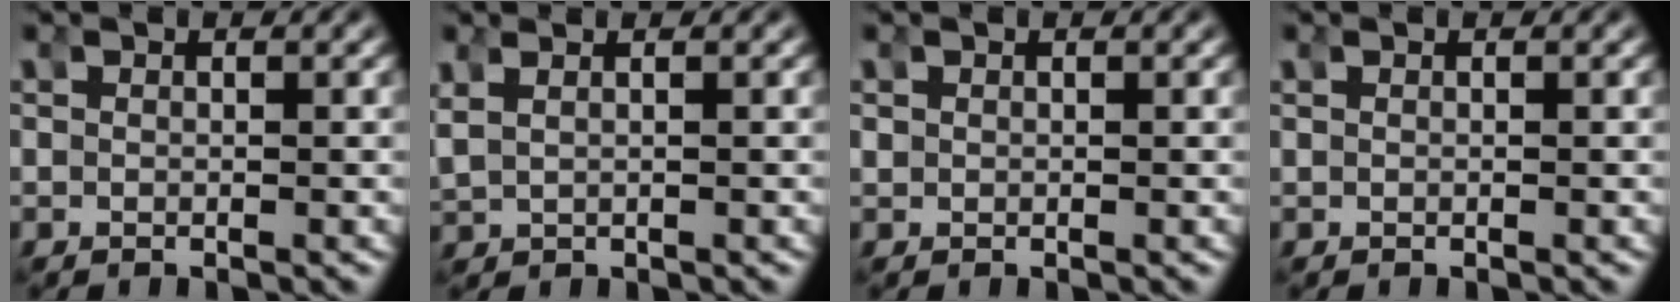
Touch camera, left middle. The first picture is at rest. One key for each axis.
{"total": 2.5, "fx": 0.8, "fy": 1.8, "fz": 1.5, "tx": -0.039, "ty": 0.005, "tz": 0.017}
{"total": 0.6, "fx": 0.1, "fy": 0.6, "fz": 0.1, "tx": -0.007, "ty": 0.000, "tz": 0.004}
{"total": 0.0}